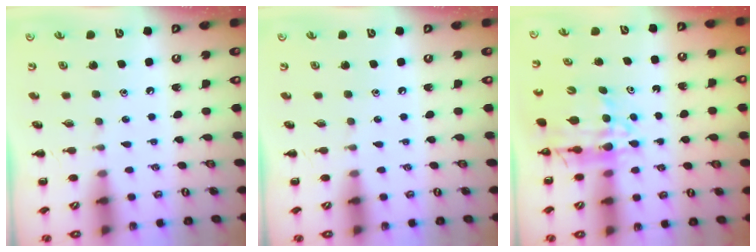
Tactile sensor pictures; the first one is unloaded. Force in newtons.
{"total": 0.0}
{"total": 12.2, "press": 11.5, "slide": 3.9}